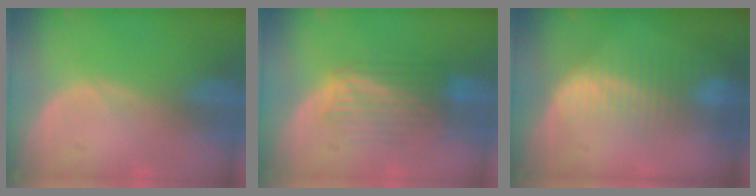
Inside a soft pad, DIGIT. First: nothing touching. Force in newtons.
{"total": 6.3, "press": 6.3, "slide": 0.6}
{"total": 7.1, "press": 6.5, "slide": 2.9}